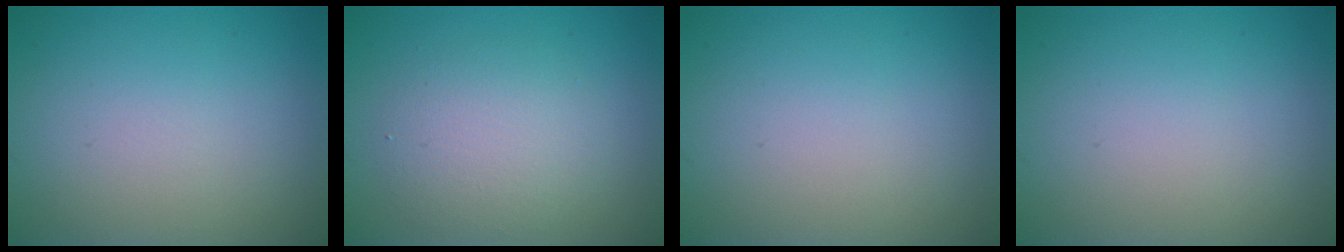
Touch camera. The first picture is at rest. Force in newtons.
{"total": 3.6, "press": 3.6, "slide": 0.2}
{"total": 0.0}
{"total": 0.0}